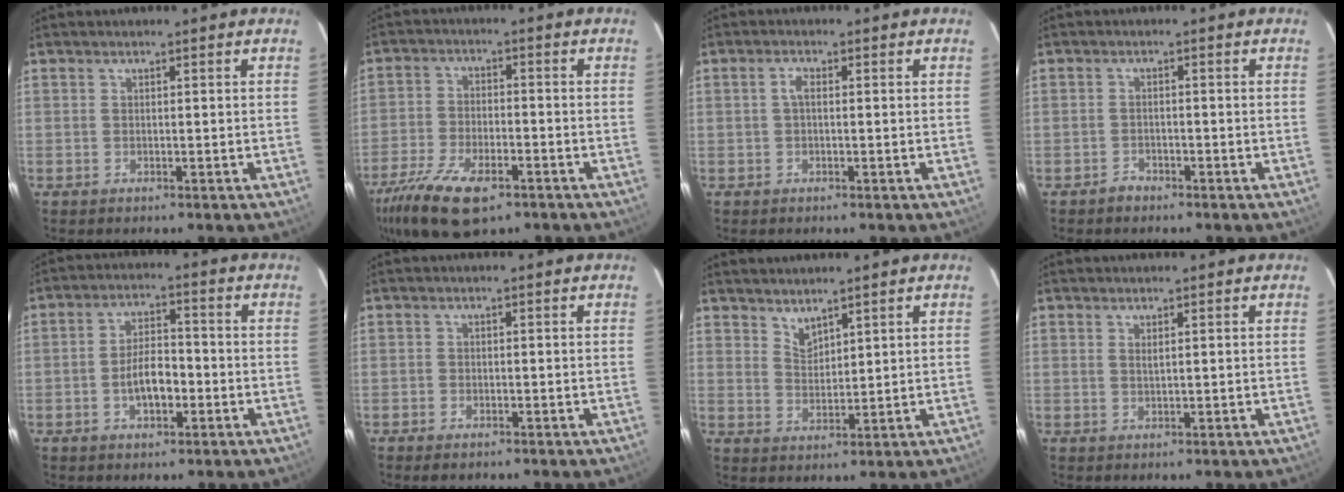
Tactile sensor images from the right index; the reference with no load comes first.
{"total": 14.8, "force": [-9.6, 6.2, 9.5], "torque": [-0.217, -0.039, -0.174]}
{"total": 1.6, "force": [0.0, 0.7, 1.5], "torque": [-0.031, 0.008, -0.001]}
{"total": 1.8, "force": [-1.5, 1.1, 0.0], "torque": [0.000, 0.004, -0.025]}
{"total": 6.3, "force": [-2.1, 3.0, 5.1], "torque": [-0.098, 0.011, -0.031]}
{"total": 1.6, "force": [-1.3, 0.9, 0.5], "torque": [-0.016, -0.004, -0.024]}
{"total": 3.5, "force": [3.1, 1.1, 1.1], "torque": [-0.017, -0.004, 0.057]}
{"total": 0.9, "force": [0.5, 0.1, 0.8], "torque": [-0.015, 0.001, 0.010]}